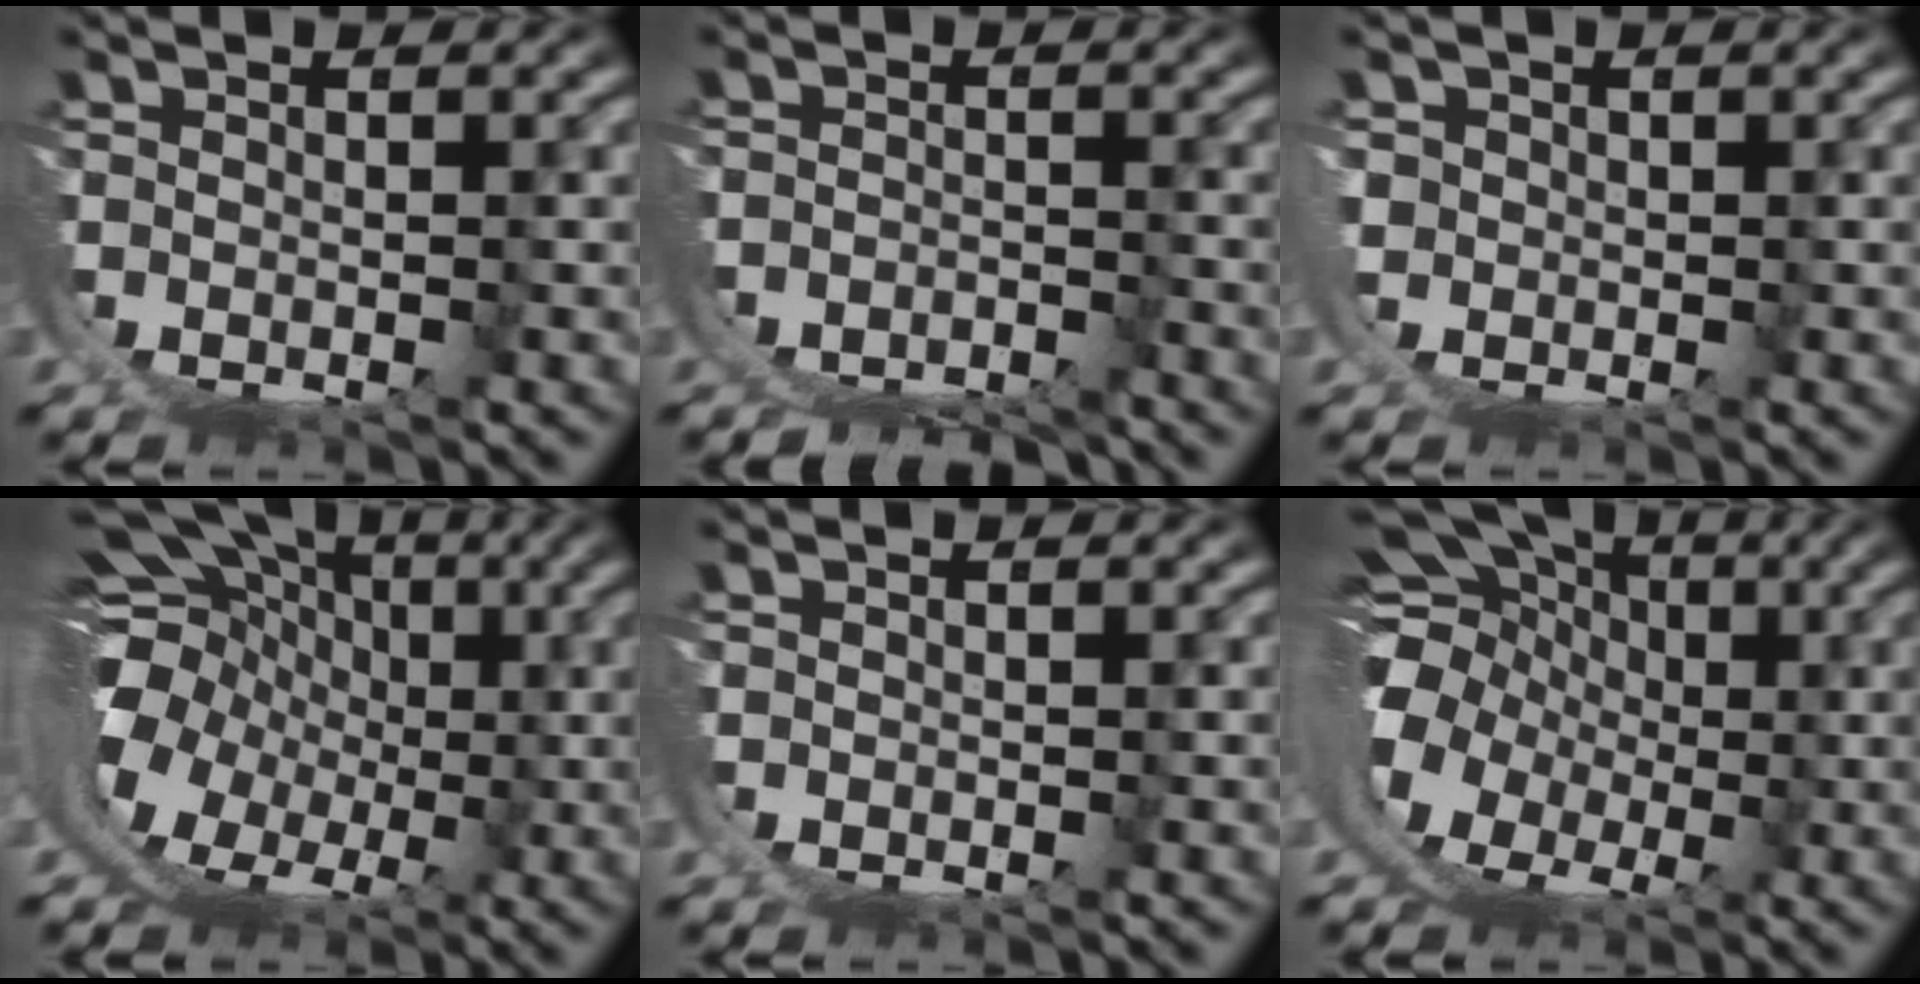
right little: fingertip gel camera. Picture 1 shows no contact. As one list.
[{"total": 5.8, "force": [-5.7, 0.9, 1.1], "torque": [-0.012, -0.030, -0.083]}, {"total": 2.8, "force": [0.0, 2.7, 0.9], "torque": [-0.032, -0.015, 0.003]}, {"total": 16.6, "force": [1.6, 13.5, 9.6], "torque": [-0.177, -0.019, 0.009]}, {"total": 0.0}, {"total": 17.3, "force": [1.2, 15.0, 8.4], "torque": [-0.180, -0.022, -0.002]}]